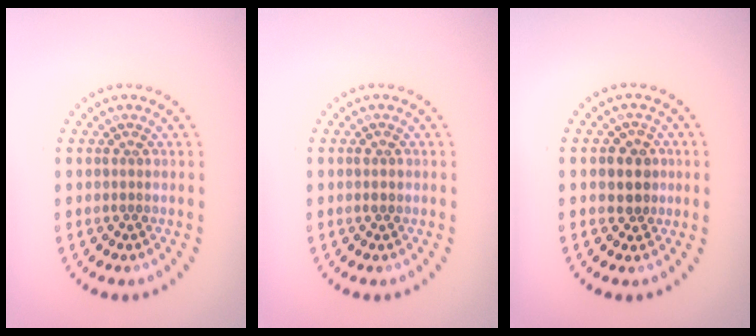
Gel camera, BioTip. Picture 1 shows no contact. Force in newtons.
{"total": 1.1, "press": 1.0, "slide": 0.3}
{"total": 2.6, "press": 2.3, "slide": 1.0}